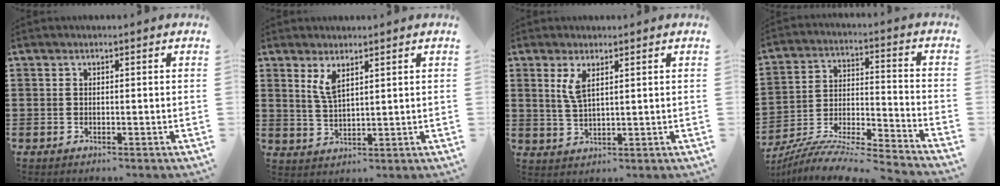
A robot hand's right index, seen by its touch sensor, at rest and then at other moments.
{"total": 3.6, "force": [2.2, 1.1, 2.7], "torque": [-0.058, 0.003, 0.039]}
{"total": 3.5, "force": [1.7, 1.1, 2.9], "torque": [-0.063, 0.004, 0.029]}
{"total": 7.6, "force": [-7.2, -0.2, 2.1], "torque": [-0.042, -0.010, -0.148]}